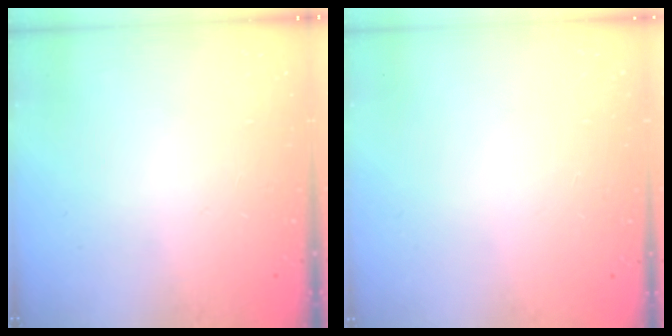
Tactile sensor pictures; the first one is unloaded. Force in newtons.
{"total": 0.0}